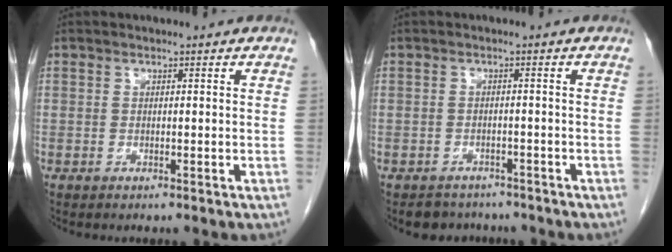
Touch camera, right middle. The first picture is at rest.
{"total": 4.2, "force": [-3.6, 2.1, 0.2], "torque": [-0.001, 0.005, -0.049]}